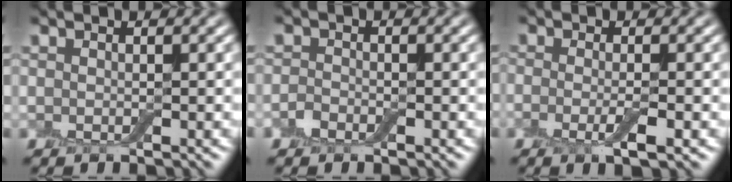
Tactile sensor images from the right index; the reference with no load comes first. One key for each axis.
{"total": 1.2, "fx": -0.7, "fy": 0.8, "fz": 0.6, "tx": -0.011, "ty": 0.002, "tz": -0.017}
{"total": 2.5, "fx": -0.8, "fy": 0.6, "fz": 2.3, "tx": -0.044, "ty": -0.008, "tz": -0.018}